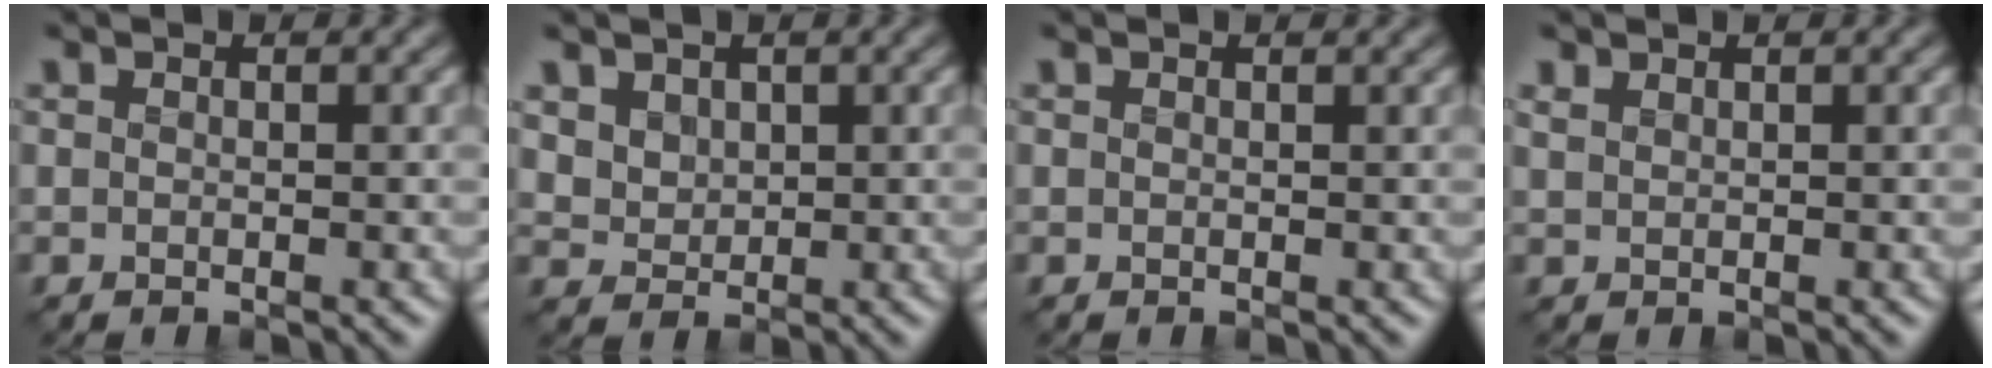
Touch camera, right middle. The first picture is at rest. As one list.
[{"total": 3.4, "force": [1.6, 2.6, 1.6], "torque": [-0.059, 0.000, 0.044]}, {"total": 0.6, "force": [0.5, 0.1, 0.2], "torque": [-0.006, -0.004, 0.008]}, {"total": 0.8, "force": [0.6, 0.4, 0.2], "torque": [-0.012, 0.000, 0.016]}]